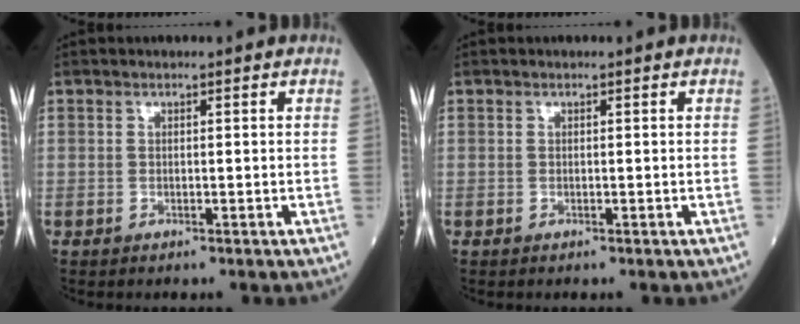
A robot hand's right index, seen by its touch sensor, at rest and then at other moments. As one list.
[{"total": 0.0}]